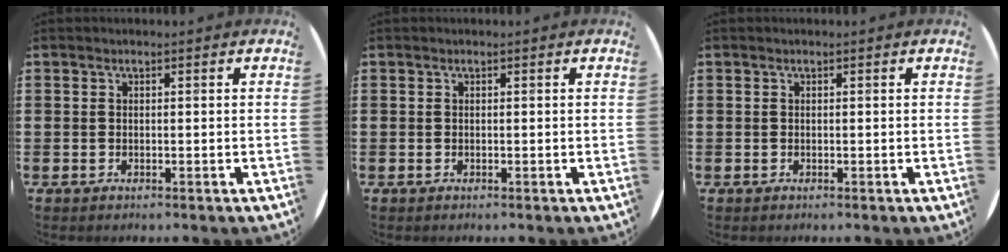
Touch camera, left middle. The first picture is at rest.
{"total": 0.0}
{"total": 0.0}